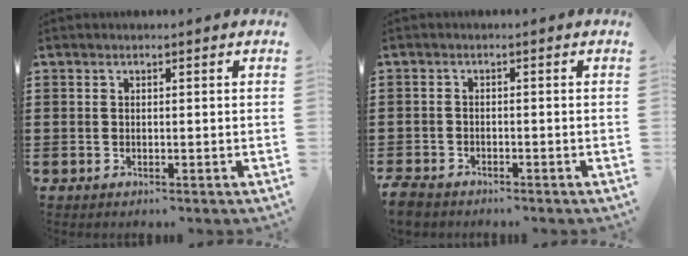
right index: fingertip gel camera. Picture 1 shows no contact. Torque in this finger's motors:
{"motor_torque": [-1.09, 1.05, -0.72, -0.18]}